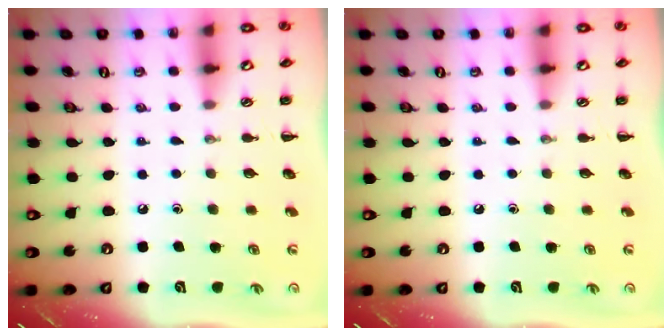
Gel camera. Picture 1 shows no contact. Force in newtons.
{"total": 0.0}